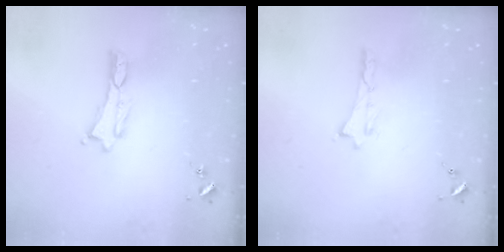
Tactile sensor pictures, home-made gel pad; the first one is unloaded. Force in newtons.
{"total": 0.0}